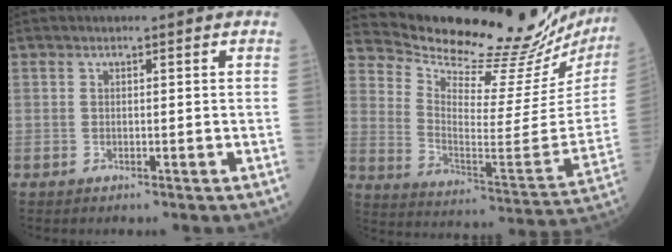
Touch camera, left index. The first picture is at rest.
{"total": 27.8, "force": [26.1, 2.3, 9.3], "torque": [-0.156, -0.122, 0.348]}